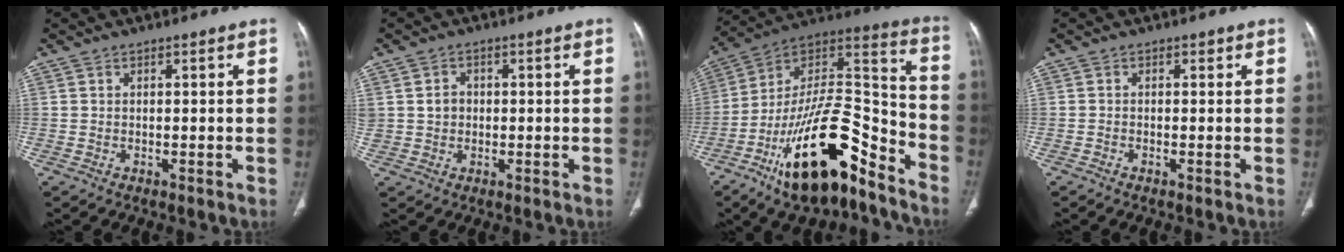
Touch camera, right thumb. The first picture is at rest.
{"total": 3.1, "force": [0.3, 2.7, 1.5], "torque": [-0.013, 0.005, 0.007]}
{"total": 25.4, "force": [-14.7, 9.9, 18.2], "torque": [-0.284, 0.090, -0.247]}
{"total": 0.5, "force": [-0.1, 0.4, 0.4], "torque": [0.000, 0.001, -0.008]}